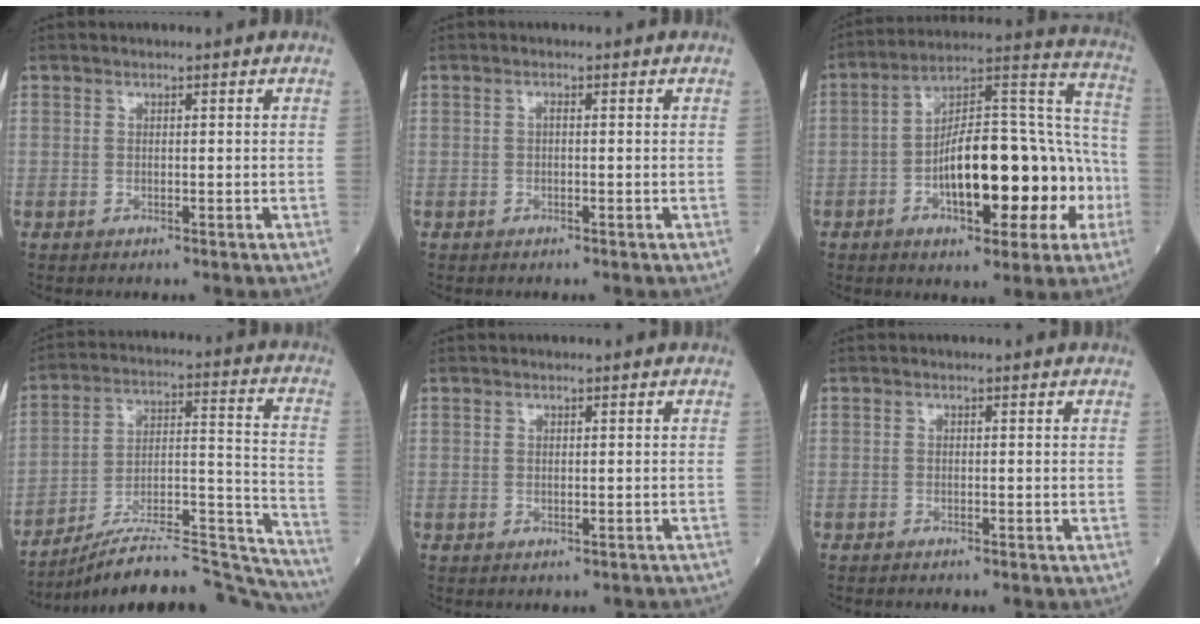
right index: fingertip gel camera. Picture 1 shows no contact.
{"total": 0.9, "force": [0.0, 0.5, 0.7], "torque": [-0.022, 0.003, -0.001]}
{"total": 22.5, "force": [-5.5, 8.2, 20.2], "torque": [-0.291, 0.045, -0.074]}
{"total": 29.4, "force": [-27.4, 2.7, 10.4], "torque": [-0.102, 0.019, -0.397]}
{"total": 1.8, "force": [-1.0, 1.2, 0.8], "torque": [-0.021, 0.009, -0.007]}
{"total": 2.9, "force": [-2.4, 1.1, 1.1], "torque": [-0.026, -0.006, -0.030]}